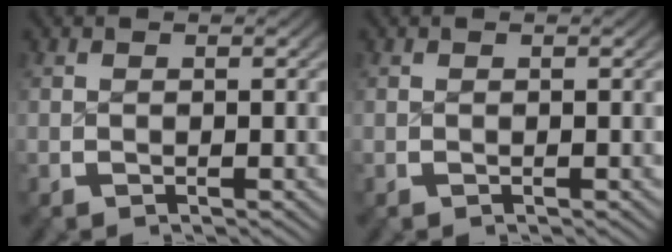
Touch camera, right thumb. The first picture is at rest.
{"total": 0.0}